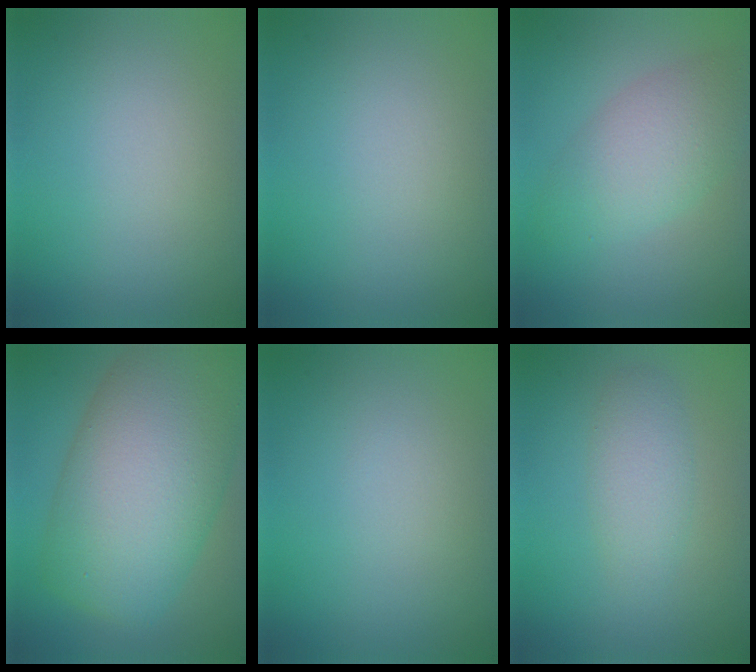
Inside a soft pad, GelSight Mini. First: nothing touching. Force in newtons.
{"total": 0.0}
{"total": 4.3, "press": 4.3, "slide": 0.1}
{"total": 12.6, "press": 12.6, "slide": 0.5}
{"total": 0.0}
{"total": 2.4, "press": 2.4, "slide": 0.1}